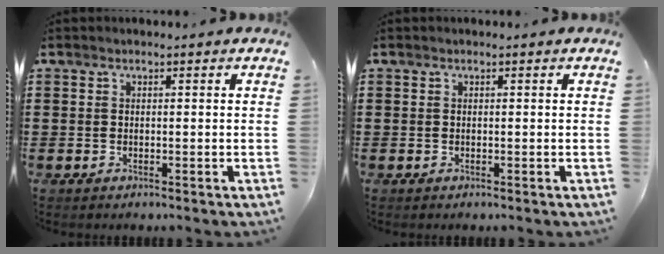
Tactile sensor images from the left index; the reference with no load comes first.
{"total": 0.0}